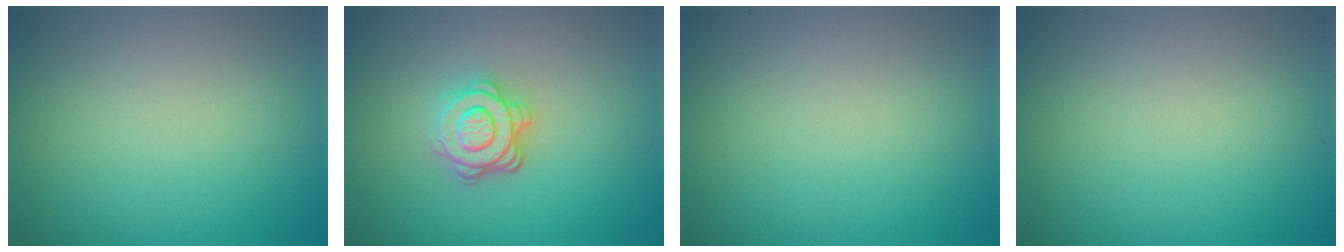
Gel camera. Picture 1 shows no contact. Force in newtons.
{"total": 3.7, "press": 3.0, "slide": 2.1}
{"total": 0.0}
{"total": 0.0}